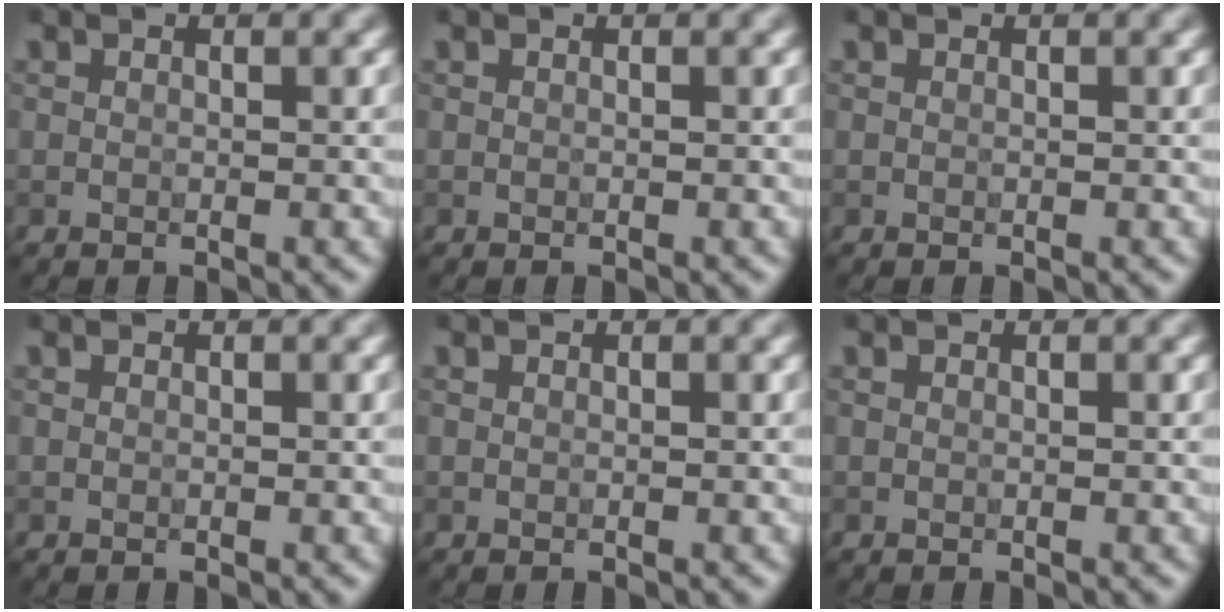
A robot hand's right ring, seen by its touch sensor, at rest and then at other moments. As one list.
[{"total": 0.0}, {"total": 0.0}, {"total": 0.0}, {"total": 0.0}, {"total": 0.0}]